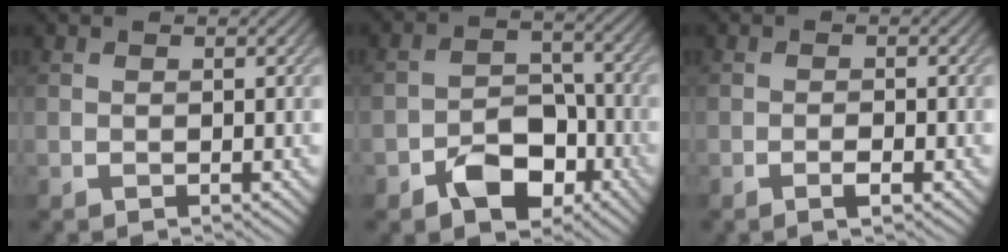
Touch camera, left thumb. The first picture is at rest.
{"total": 7.4, "force": [-4.2, 4.7, 4.0], "torque": [-0.060, -0.001, -0.082]}
{"total": 1.5, "force": [-0.8, 0.3, 1.3], "torque": [-0.022, 0.002, -0.016]}